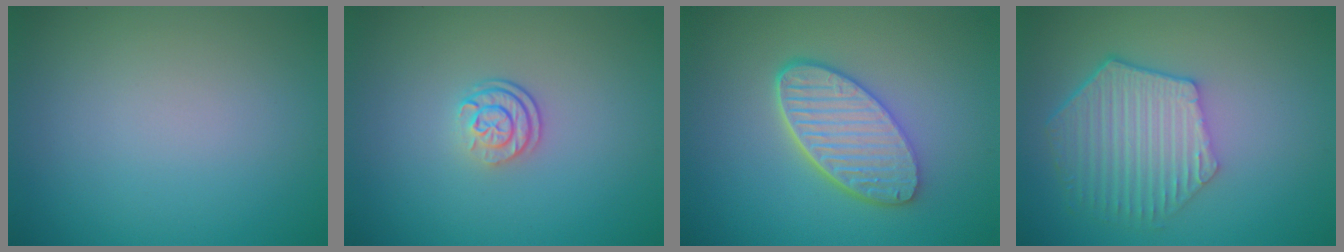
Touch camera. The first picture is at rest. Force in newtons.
{"total": 2.4, "press": 1.7, "slide": 1.7}
{"total": 5.6, "press": 4.5, "slide": 3.3}
{"total": 6.4, "press": 5.0, "slide": 4.0}